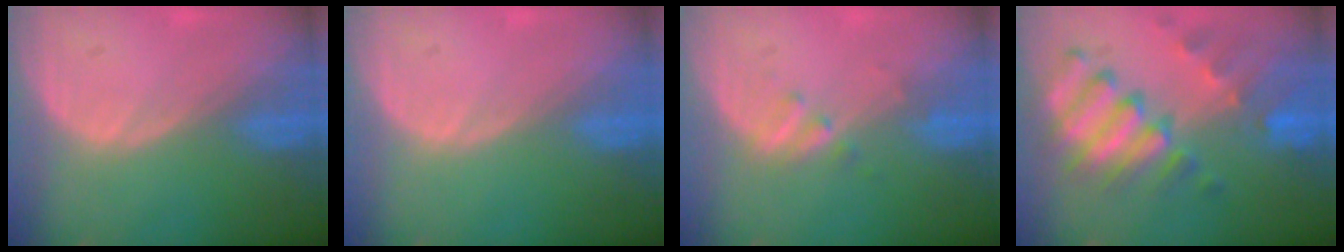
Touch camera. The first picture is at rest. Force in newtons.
{"total": 0.0}
{"total": 1.9, "press": 1.9, "slide": 0.3}
{"total": 10.8, "press": 9.3, "slide": 5.6}